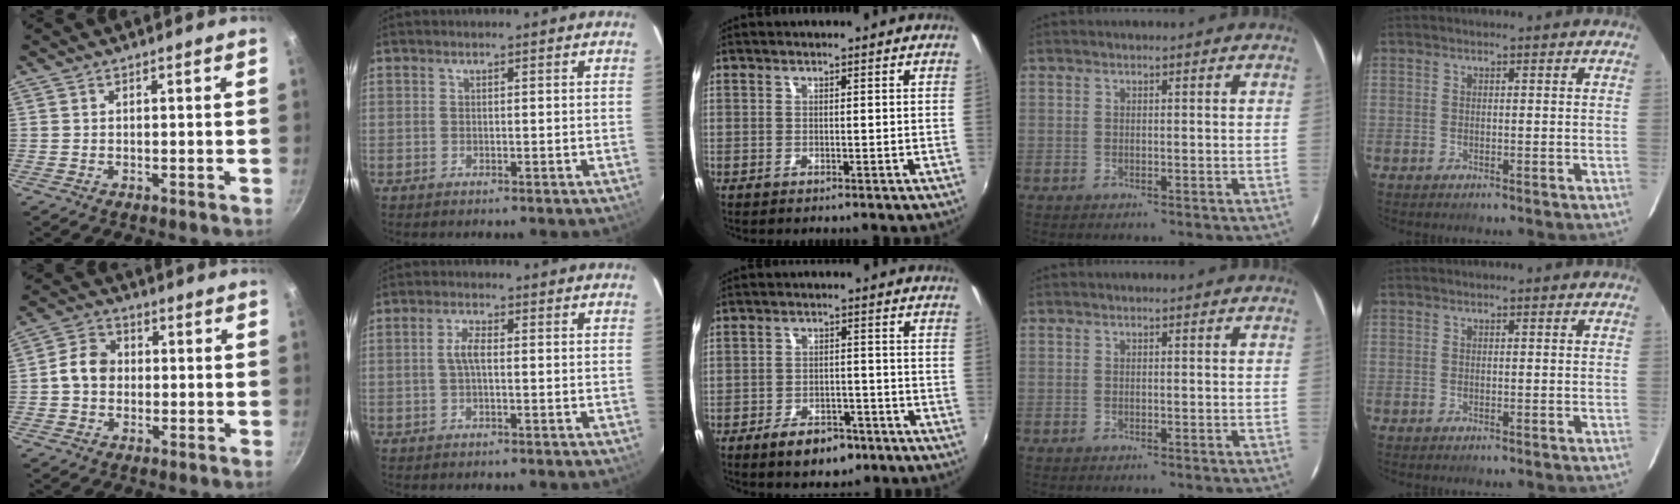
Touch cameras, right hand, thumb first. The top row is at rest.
{"thumb": {"total": 6.6, "force": [-0.2, 5.5, 3.6], "torque": [-0.037, 0.018, -0.017]}, "index": {"total": 2.8, "force": [-0.1, 0.9, 2.6], "torque": [-0.055, 0.006, -0.001]}, "middle": {"total": 7.6, "force": [-5.0, 4.2, 4.0], "torque": [-0.090, 0.001, -0.067]}}